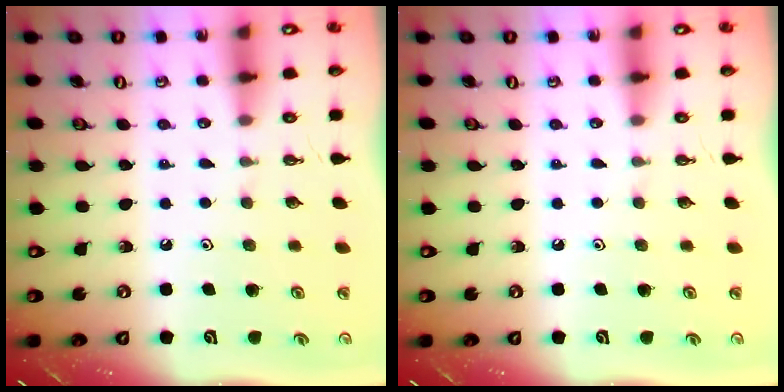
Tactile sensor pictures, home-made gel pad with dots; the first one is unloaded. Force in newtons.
{"total": 0.0}